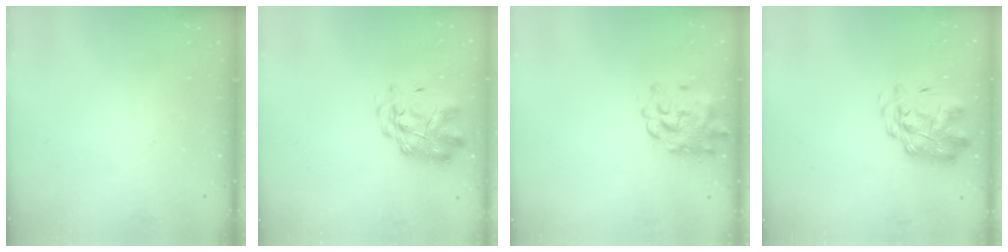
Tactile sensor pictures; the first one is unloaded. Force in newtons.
{"total": 2.8, "press": 2.7, "slide": 0.8}
{"total": 2.8, "press": 2.6, "slide": 0.8}
{"total": 3.0, "press": 2.9, "slide": 0.8}